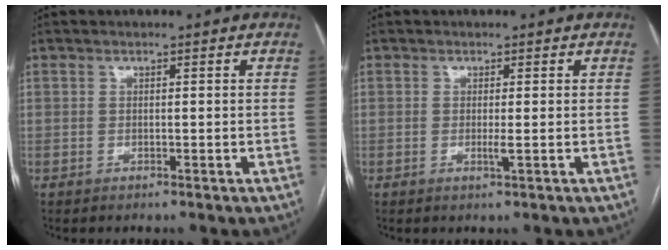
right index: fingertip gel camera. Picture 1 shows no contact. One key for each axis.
{"total": 1.3, "fx": -0.1, "fy": -0.1, "fz": 1.2, "tx": -0.026, "ty": -0.005, "tz": -0.002}